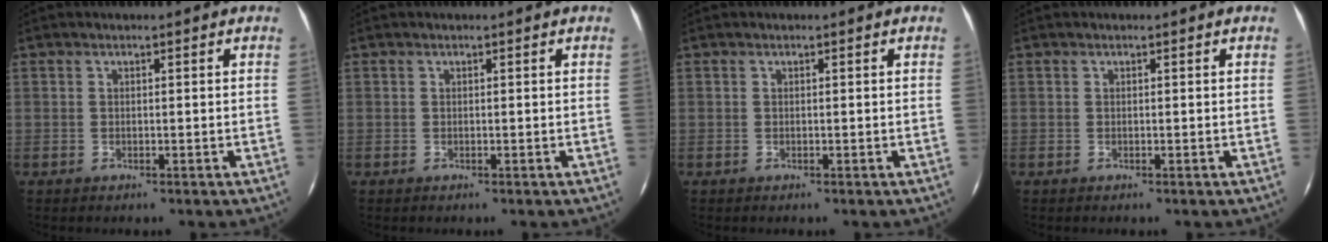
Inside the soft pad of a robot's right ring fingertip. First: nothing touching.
{"total": 0.0}
{"total": 0.0}
{"total": 0.0}